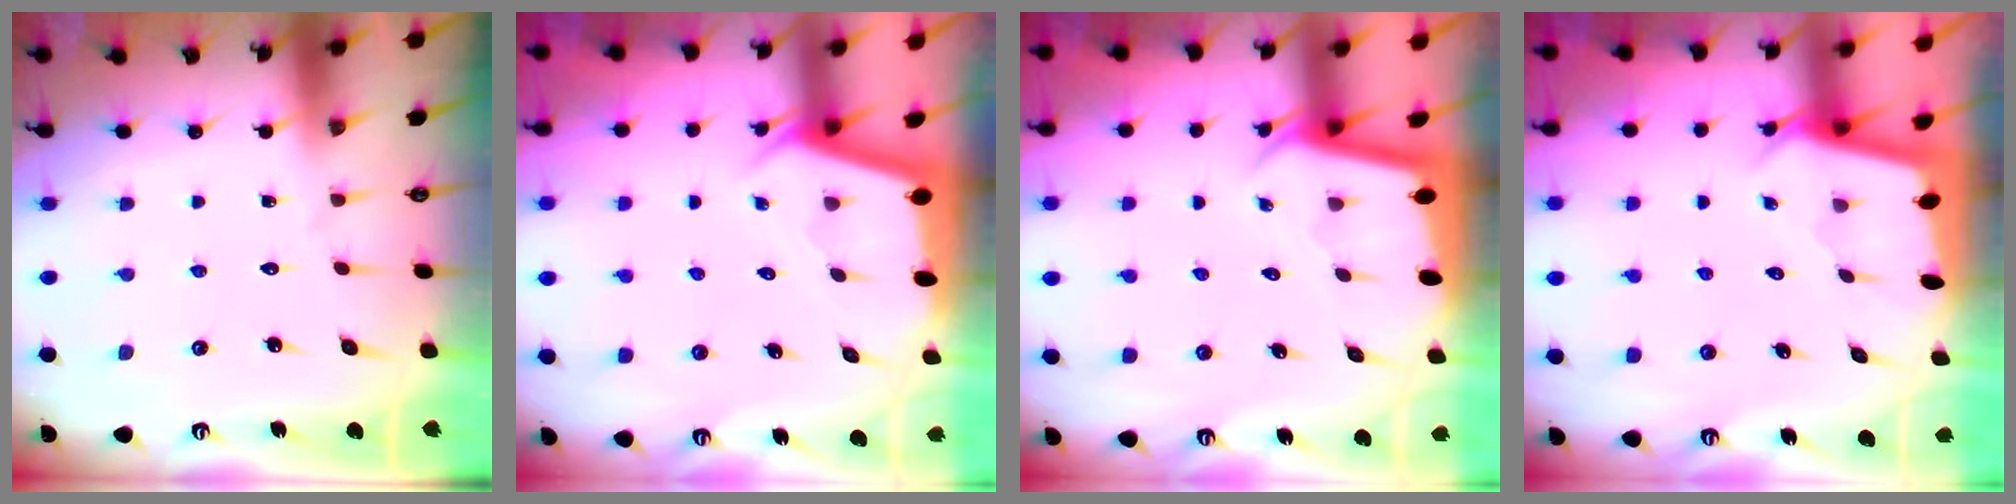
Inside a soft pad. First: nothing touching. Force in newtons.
{"total": 2.4, "press": 2.4, "slide": 0.2}
{"total": 2.2, "press": 2.2, "slide": 0.1}
{"total": 2.4, "press": 2.4, "slide": 0.2}